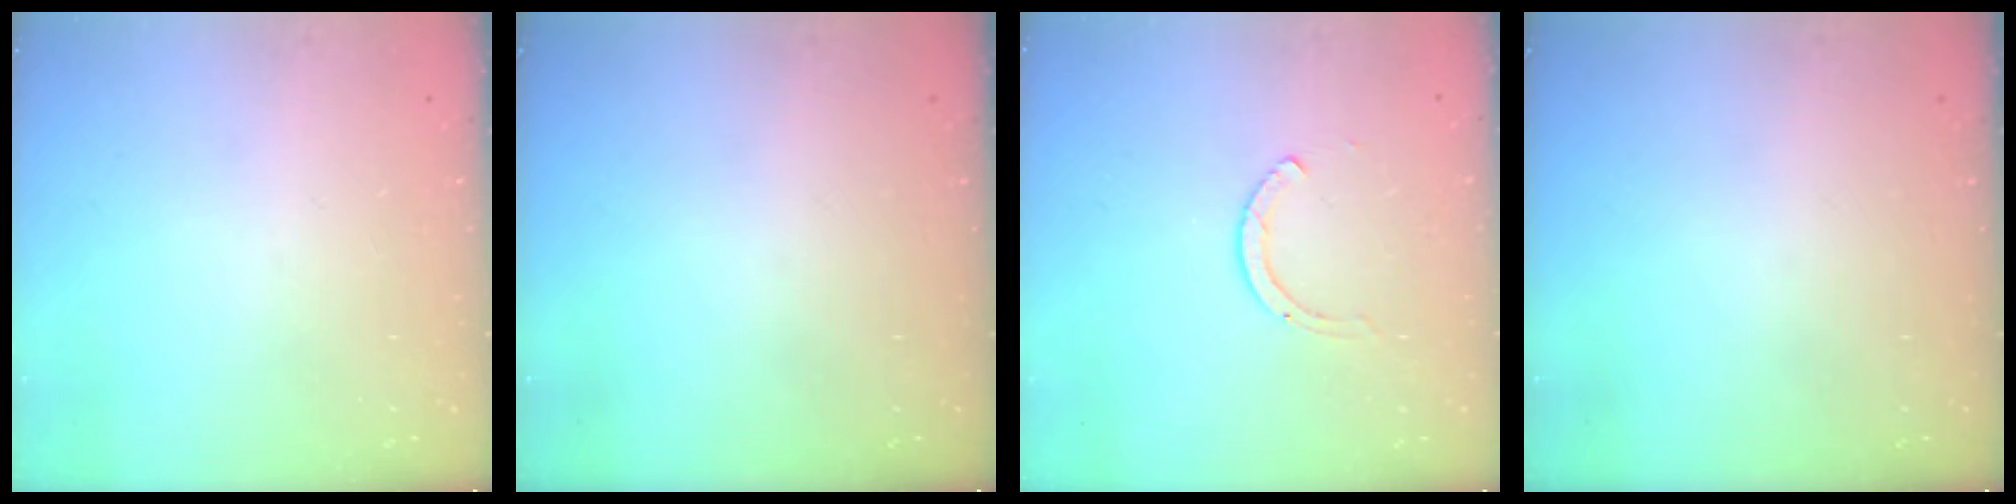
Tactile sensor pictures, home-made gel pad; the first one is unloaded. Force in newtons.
{"total": 0.0}
{"total": 2.0, "press": 1.9, "slide": 0.3}
{"total": 0.0}